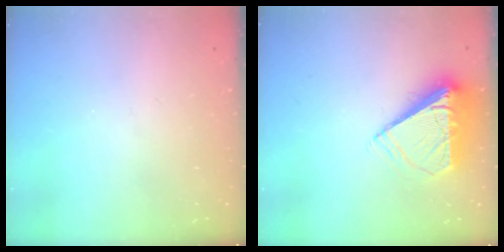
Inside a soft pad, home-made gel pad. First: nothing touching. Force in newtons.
{"total": 8.7, "press": 8.6, "slide": 1.3}